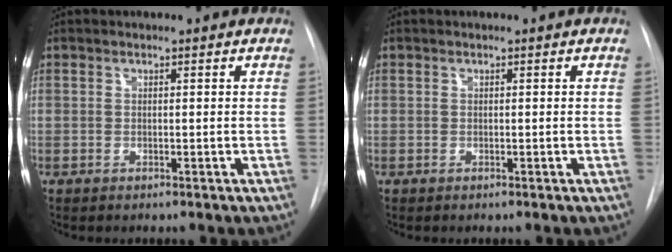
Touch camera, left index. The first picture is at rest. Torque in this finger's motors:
{"motor_torque": [0.00, 0.00, 0.00, 0.00]}